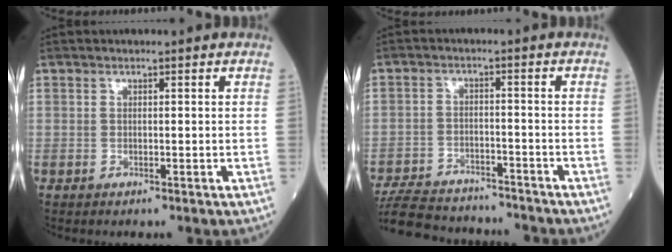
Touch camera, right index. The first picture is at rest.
{"total": 15.4, "force": [-14.1, 3.9, 4.8], "torque": [-0.110, -0.001, -0.209]}